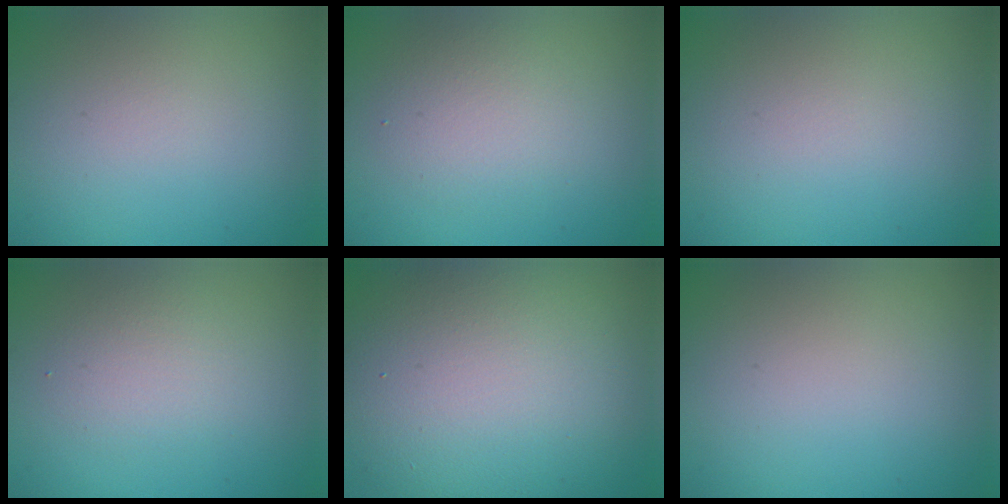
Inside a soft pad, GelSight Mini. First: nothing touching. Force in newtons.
{"total": 2.8, "press": 2.8, "slide": 0.2}
{"total": 0.0}
{"total": 2.2, "press": 2.2, "slide": 0.1}
{"total": 13.1, "press": 13.1, "slide": 0.8}
{"total": 0.0}